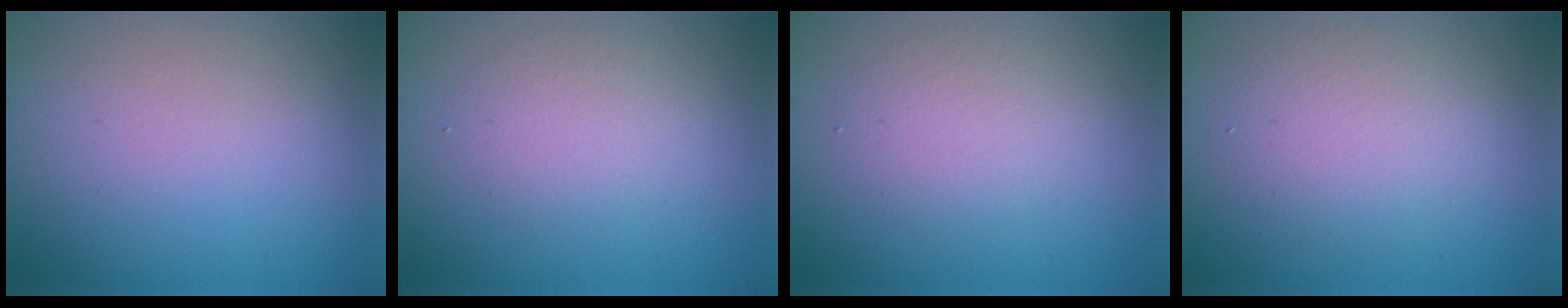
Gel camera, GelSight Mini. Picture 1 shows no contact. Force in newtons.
{"total": 2.1, "press": 2.1, "slide": 0.2}
{"total": 2.4, "press": 2.4, "slide": 0.1}
{"total": 3.6, "press": 3.6, "slide": 0.3}